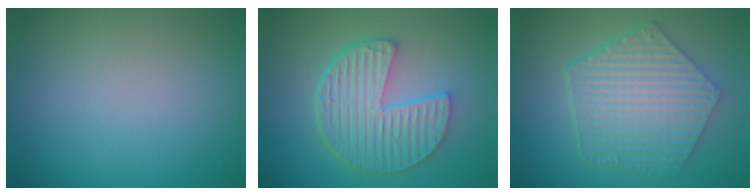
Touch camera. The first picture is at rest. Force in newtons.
{"total": 6.5, "press": 4.9, "slide": 4.2}
{"total": 6.8, "press": 5.0, "slide": 4.6}